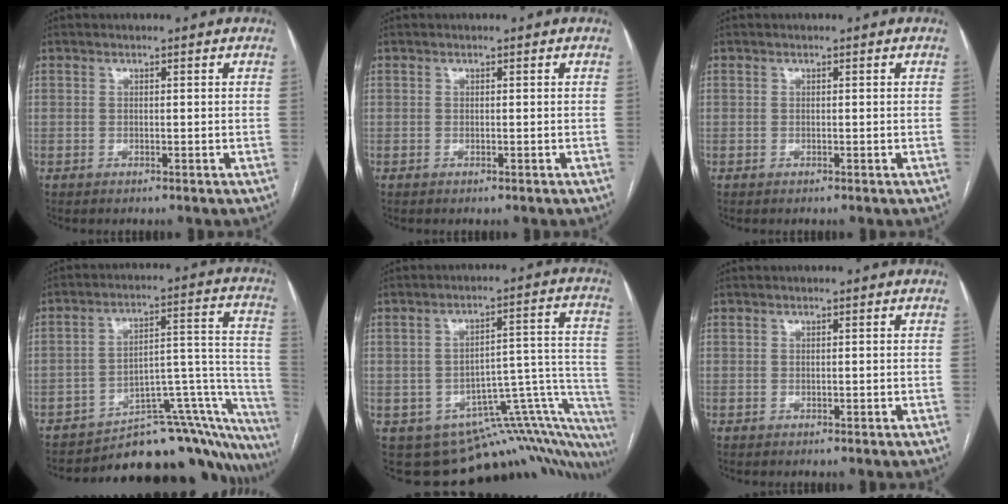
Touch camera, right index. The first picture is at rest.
{"total": 0.0}
{"total": 0.0}
{"total": 22.6, "force": [-19.6, 5.9, 9.4], "torque": [-0.026, 0.059, -0.253]}
{"total": 17.6, "force": [-12.5, 7.6, 9.8], "torque": [-0.023, 0.086, -0.134]}
{"total": 0.0}